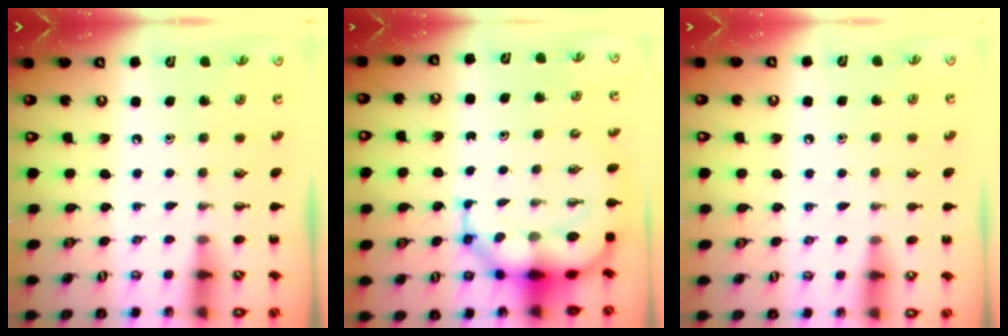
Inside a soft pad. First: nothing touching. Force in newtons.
{"total": 10.8, "press": 10.3, "slide": 2.9}
{"total": 5.2, "press": 4.9, "slide": 1.8}